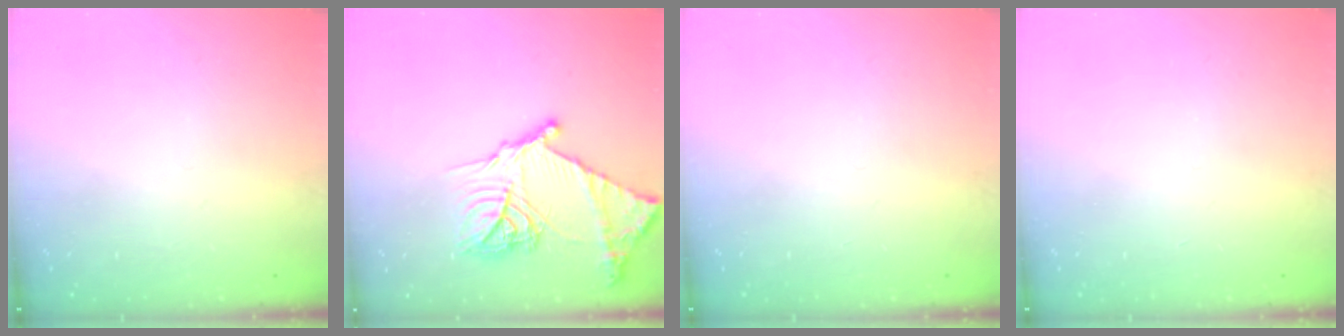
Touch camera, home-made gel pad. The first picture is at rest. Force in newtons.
{"total": 20.3, "press": 20.3, "slide": 1.7}
{"total": 0.0}
{"total": 0.0}